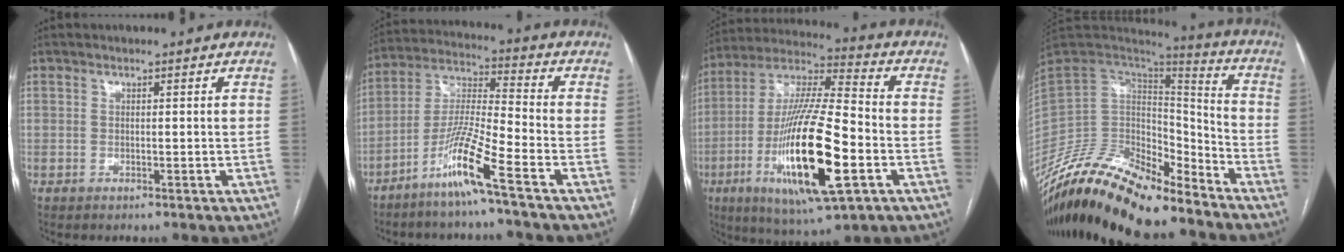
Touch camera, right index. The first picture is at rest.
{"total": 10.2, "force": [-6.3, -0.9, 8.0], "torque": [-0.164, -0.016, -0.128]}
{"total": 22.2, "force": [-6.5, 3.5, 21.0], "torque": [-0.417, -0.026, -0.111]}
{"total": 21.7, "force": [-18.9, 5.6, 9.1], "torque": [-0.179, 0.022, -0.333]}